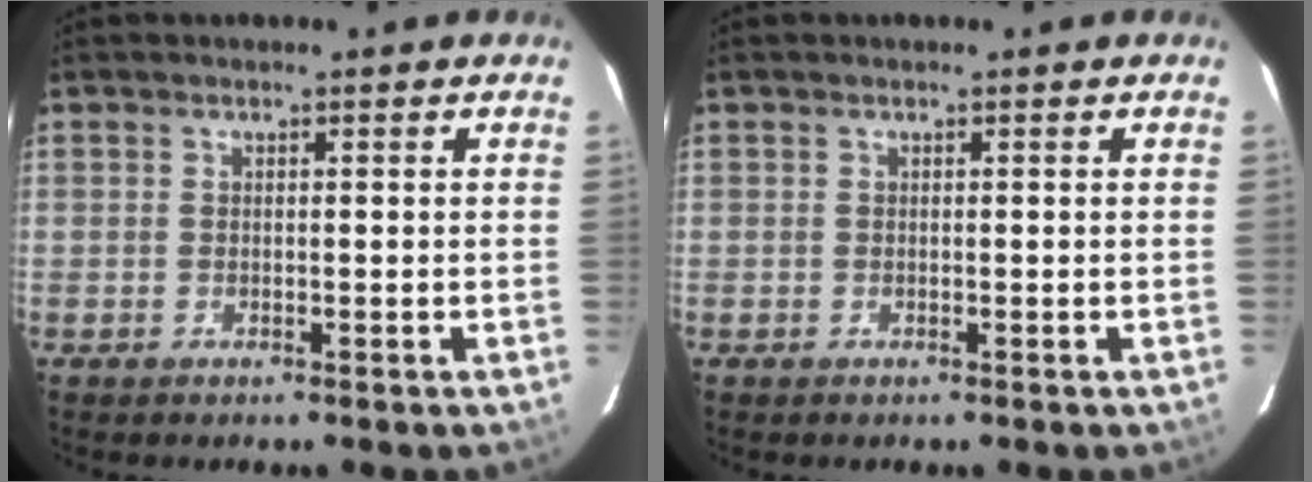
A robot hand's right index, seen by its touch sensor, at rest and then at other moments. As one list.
[{"total": 0.0}]